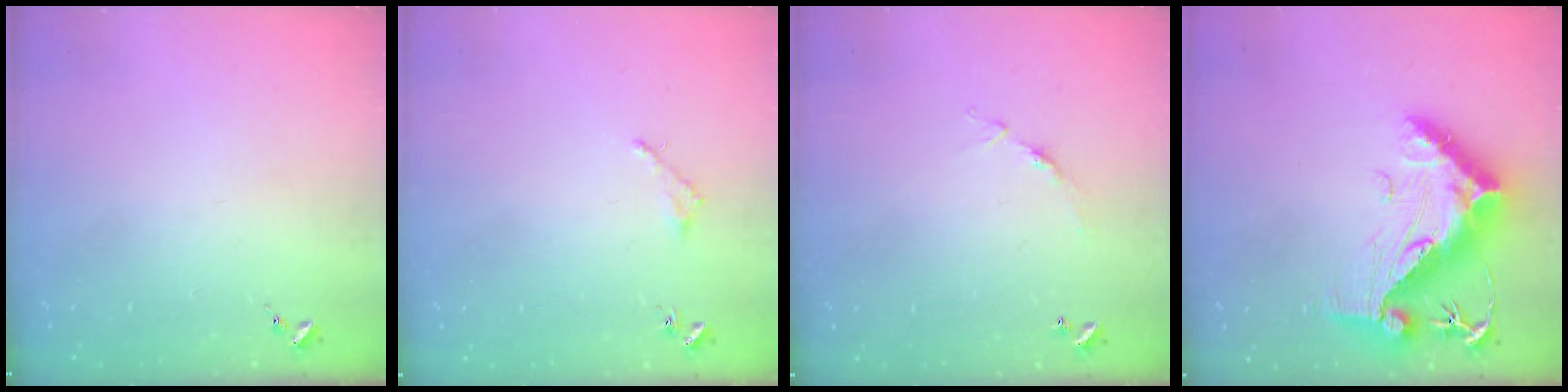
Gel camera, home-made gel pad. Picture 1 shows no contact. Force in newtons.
{"total": 1.6, "press": 1.6, "slide": 0.2}
{"total": 5.1, "press": 5.1, "slide": 0.4}
{"total": 19.4, "press": 19.3, "slide": 1.7}